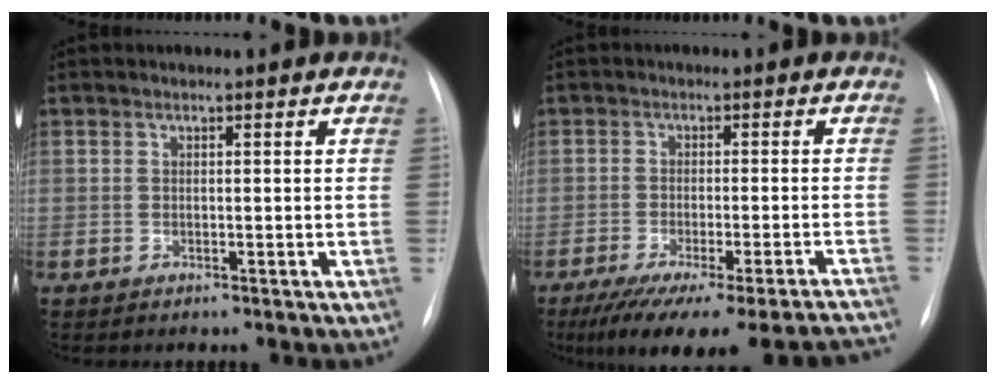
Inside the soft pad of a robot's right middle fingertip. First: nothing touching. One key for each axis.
{"total": 21.4, "fx": -19.1, "fy": -0.6, "fz": 9.6, "tx": -0.075, "ty": -0.043, "tz": -0.253}